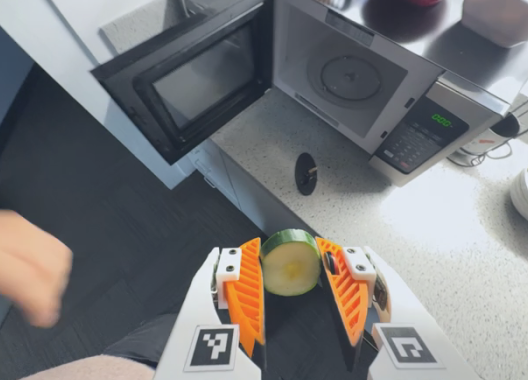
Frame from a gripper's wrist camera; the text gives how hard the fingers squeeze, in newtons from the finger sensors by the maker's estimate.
{"total": 11.1, "left": 11.3, "right": 10.8}